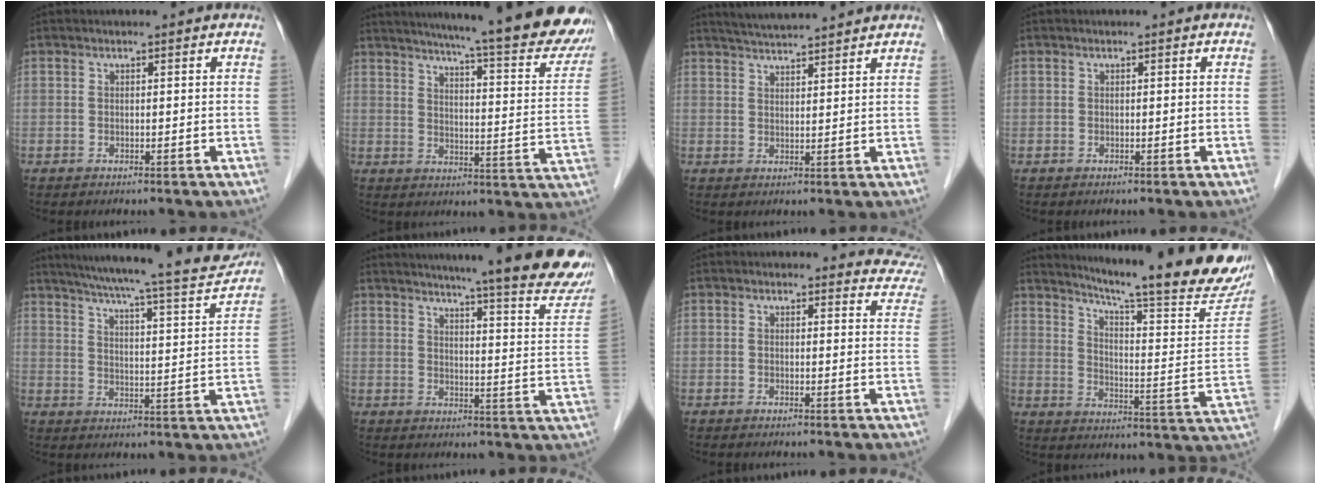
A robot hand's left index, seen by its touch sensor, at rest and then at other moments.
{"total": 25.8, "force": [22.5, 1.2, 12.4], "torque": [-0.179, -0.074, 0.274]}
{"total": 8.7, "force": [8.1, 0.0, 3.0], "torque": [-0.057, 0.026, 0.121]}
{"total": 0.0}
{"total": 20.7, "force": [18.3, 1.4, 9.5], "torque": [-0.152, -0.024, 0.241]}
{"total": 24.3, "force": [21.3, 0.7, 11.7], "torque": [-0.156, -0.083, 0.250]}
{"total": 6.3, "force": [5.9, 2.1, -0.2], "torque": [0.040, -0.025, 0.024]}
{"total": 26.4, "force": [21.9, 1.6, 14.7], "torque": [-0.220, -0.073, 0.278]}